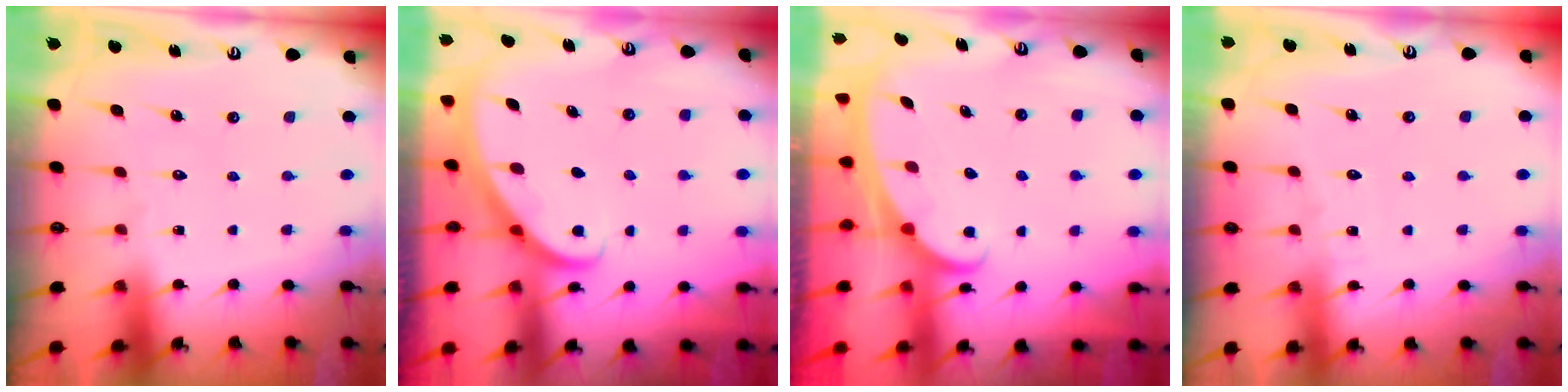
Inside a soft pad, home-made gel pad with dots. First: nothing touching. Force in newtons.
{"total": 2.9, "press": 2.9, "slide": 0.2}
{"total": 2.4, "press": 2.4, "slide": 0.3}
{"total": 2.9, "press": 2.9, "slide": 0.3}